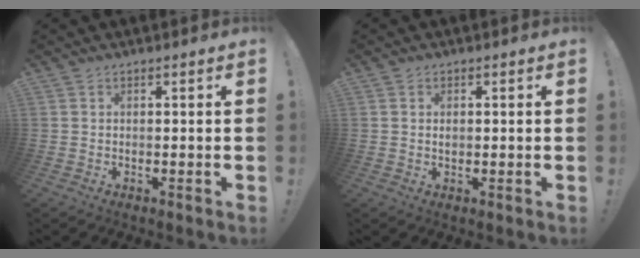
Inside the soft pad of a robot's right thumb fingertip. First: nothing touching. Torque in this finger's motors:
{"motor_torque": [-0.10, -0.04, -0.06, 0.24, 0.06]}